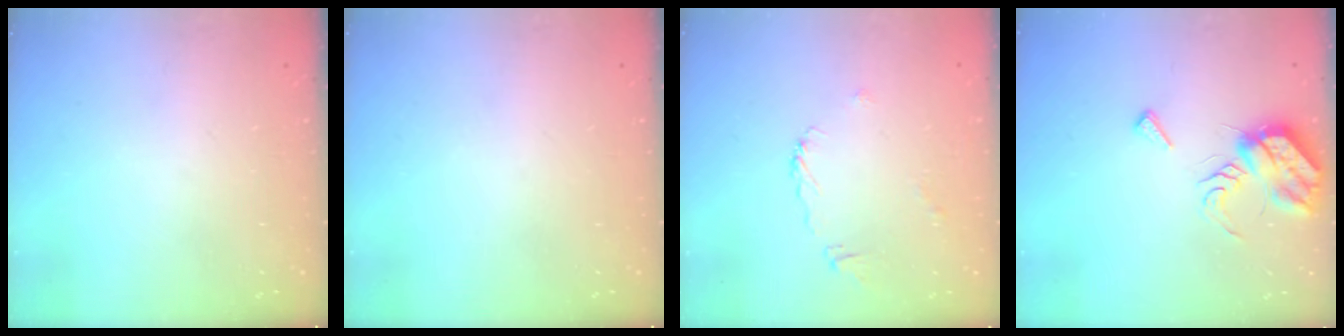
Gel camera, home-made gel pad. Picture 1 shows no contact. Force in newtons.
{"total": 0.0}
{"total": 4.6, "press": 4.6, "slide": 0.5}
{"total": 11.5, "press": 11.4, "slide": 0.9}